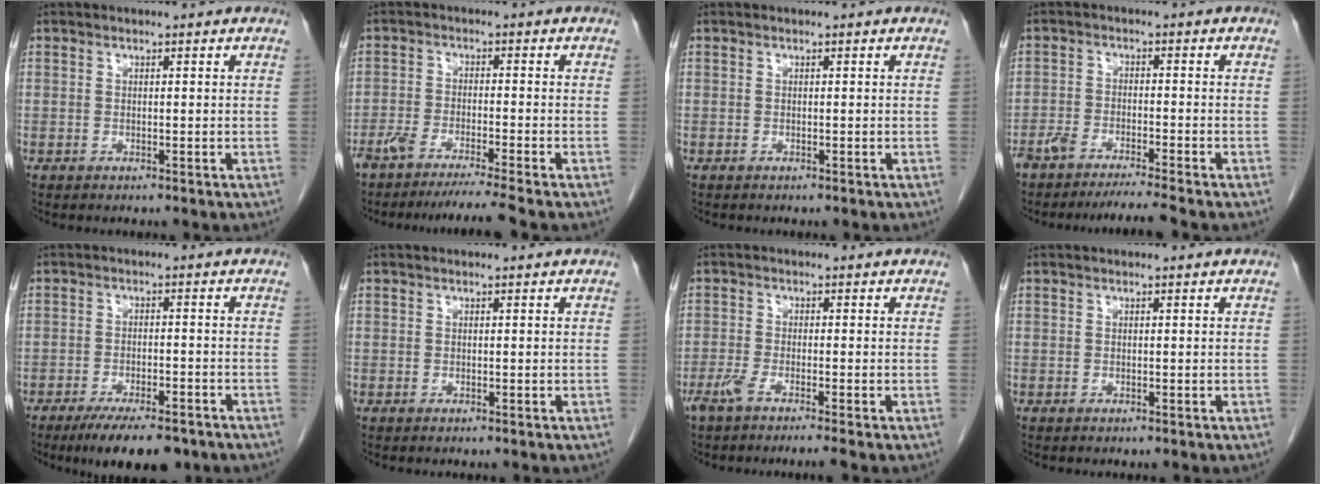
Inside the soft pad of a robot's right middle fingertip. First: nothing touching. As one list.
[{"total": 8.5, "force": [-7.3, -1.5, 4.1], "torque": [-0.047, -0.022, -0.117]}, {"total": 0.0}, {"total": 6.6, "force": [-5.8, -0.7, 3.1], "torque": [-0.044, -0.012, -0.097]}, {"total": 9.9, "force": [-7.5, 2.8, 5.9], "torque": [-0.083, -0.010, -0.110]}, {"total": 0.0}, {"total": 4.3, "force": [-3.2, -0.5, 2.9], "torque": [-0.049, -0.008, -0.060]}, {"total": 0.0}]